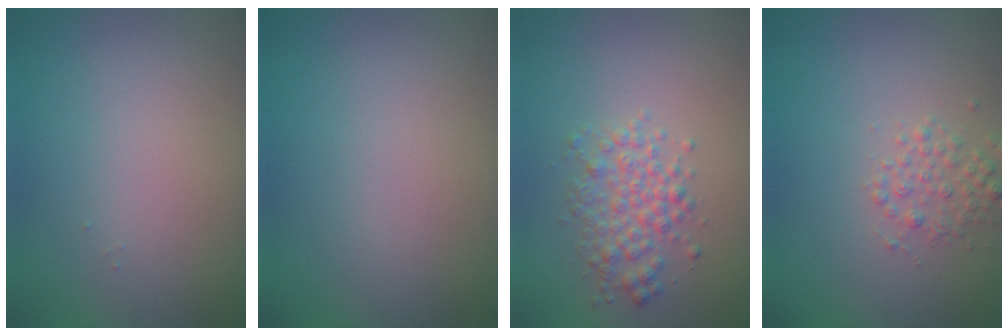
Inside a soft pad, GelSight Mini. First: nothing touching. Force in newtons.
{"total": 0.0}
{"total": 3.0, "press": 3.0, "slide": 0.1}
{"total": 2.0, "press": 2.0, "slide": 0.1}